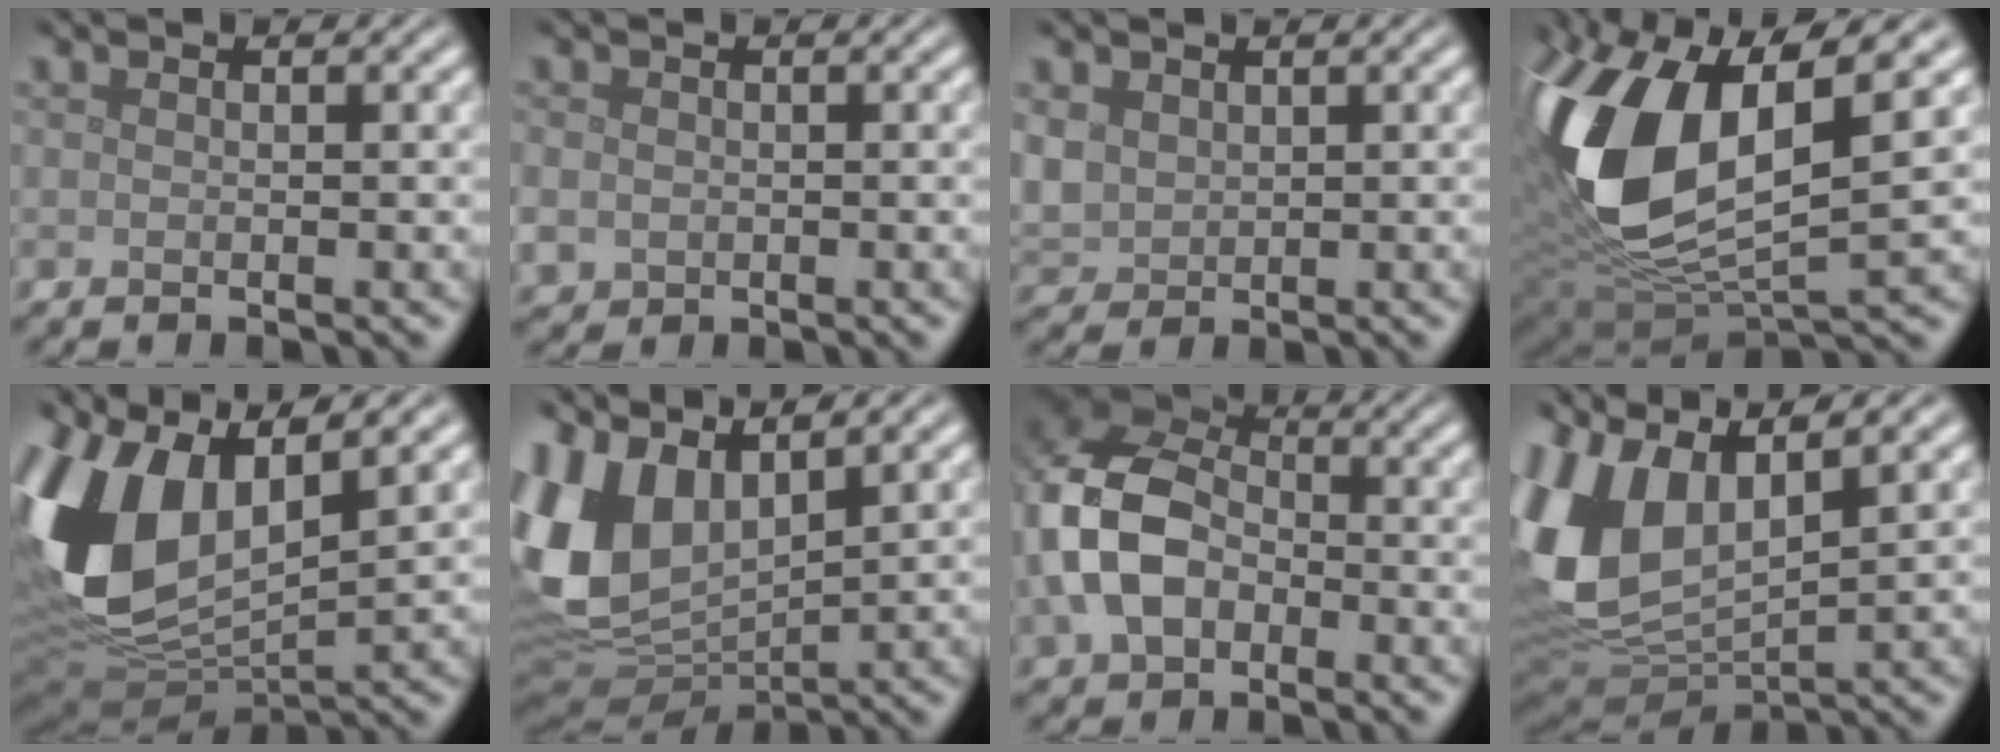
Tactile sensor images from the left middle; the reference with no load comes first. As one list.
[{"total": 2.0, "force": [-0.3, 1.9, 0.7], "torque": [-0.018, -0.008, -0.004]}, {"total": 2.8, "force": [1.1, 2.3, 1.2], "torque": [-0.040, 0.001, 0.024]}, {"total": 14.6, "force": [2.4, 7.7, 12.2], "torque": [-0.269, -0.012, 0.044]}, {"total": 13.2, "force": [2.6, 7.5, 10.6], "torque": [-0.260, -0.001, 0.040]}, {"total": 9.5, "force": [2.8, 5.9, 6.9], "torque": [-0.172, -0.005, 0.057]}, {"total": 9.1, "force": [-1.6, 6.6, 6.1], "torque": [-0.154, 0.003, -0.041]}, {"total": 12.1, "force": [3.0, 6.8, 9.5], "torque": [-0.255, 0.005, 0.052]}]